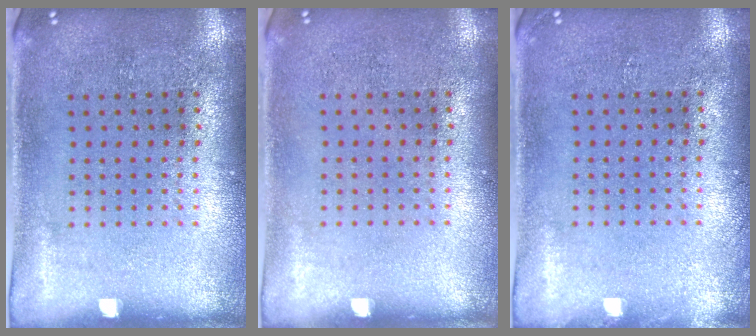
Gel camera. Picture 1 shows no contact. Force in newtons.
{"total": 0.0}
{"total": 0.6, "press": 0.6, "slide": 0.1}